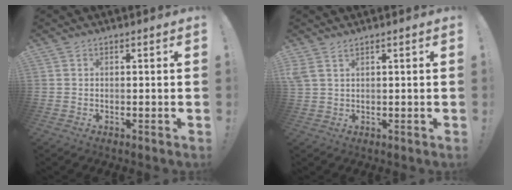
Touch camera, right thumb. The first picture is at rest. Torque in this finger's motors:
{"motor_torque": [1.84, 1.92, 0.83, 0.01, 0.56]}